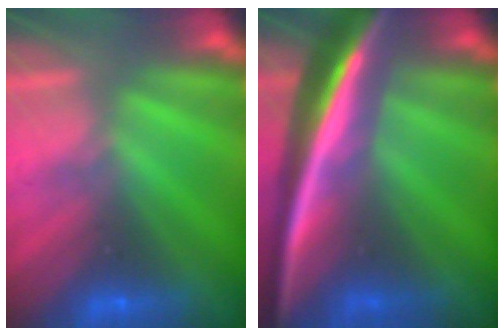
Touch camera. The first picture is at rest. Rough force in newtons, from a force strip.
{"total": 6.7}